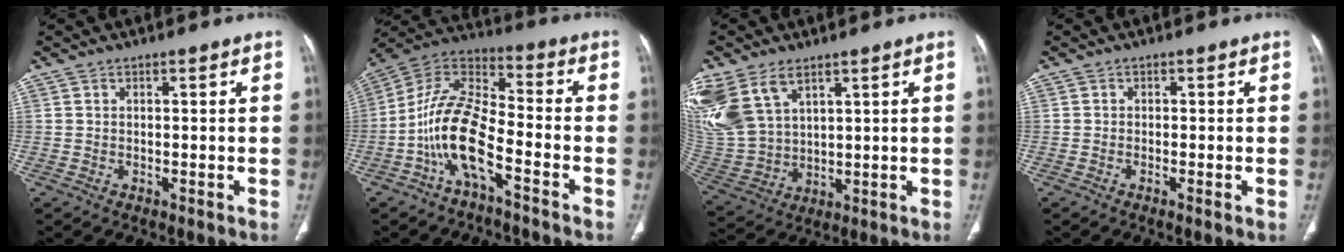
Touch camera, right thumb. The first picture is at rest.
{"total": 13.2, "force": [-5.9, 4.9, 10.7], "torque": [-0.214, 0.065, -0.121]}
{"total": 17.1, "force": [8.5, 10.8, 10.2], "torque": [-0.244, -0.012, 0.188]}
{"total": 1.2, "force": [-0.5, 0.1, 1.1], "torque": [-0.029, -0.003, -0.013]}